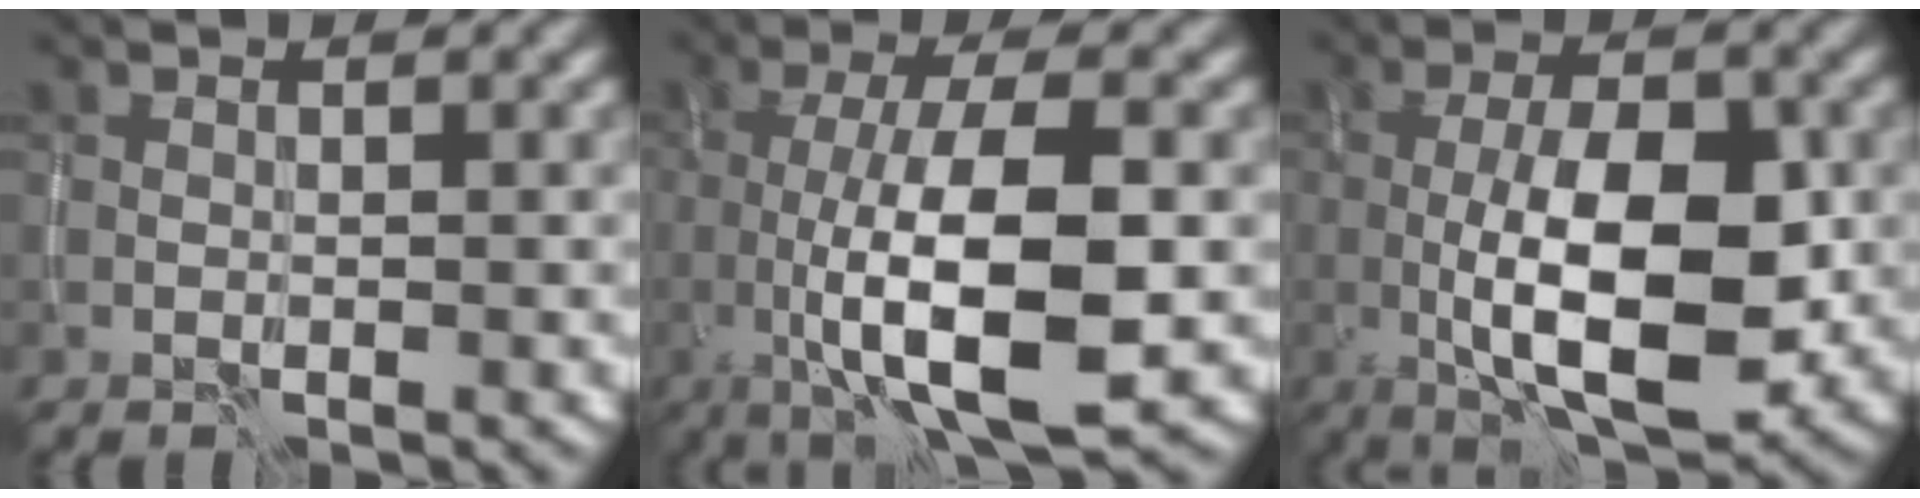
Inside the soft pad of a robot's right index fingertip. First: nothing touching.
{"total": 10.4, "force": [-1.4, 3.1, 9.8], "torque": [-0.163, -0.010, -0.021]}
{"total": 10.0, "force": [-1.4, 3.7, 9.1], "torque": [-0.153, -0.006, -0.022]}